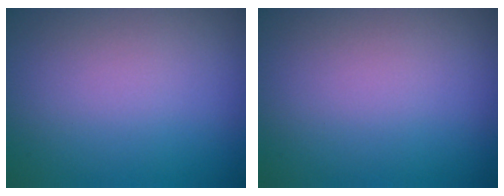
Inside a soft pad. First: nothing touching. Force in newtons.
{"total": 0.0}